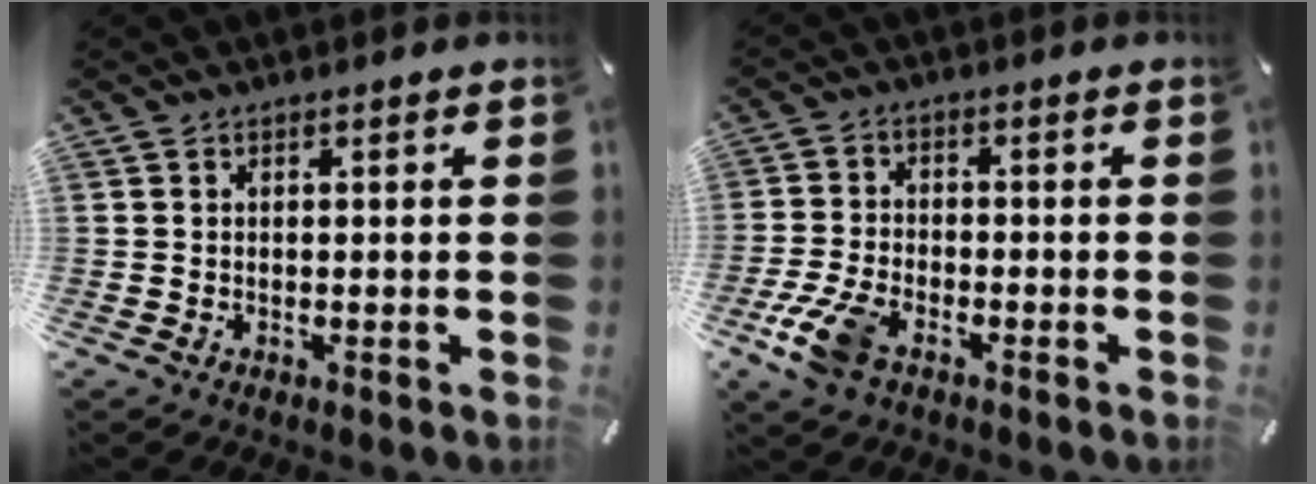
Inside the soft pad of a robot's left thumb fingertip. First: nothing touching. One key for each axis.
{"total": 7.9, "fx": -4.3, "fy": 4.1, "fz": 5.1, "tx": -0.121, "ty": 0.007, "tz": -0.082}